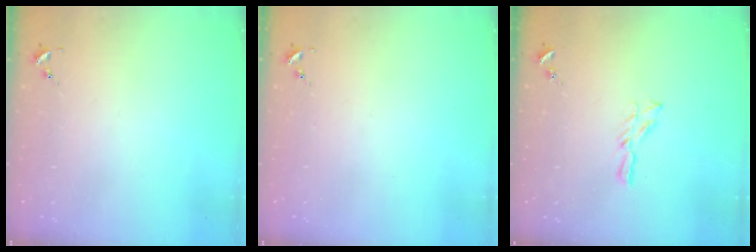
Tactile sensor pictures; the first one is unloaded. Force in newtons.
{"total": 0.0}
{"total": 5.1, "press": 5.1, "slide": 0.5}